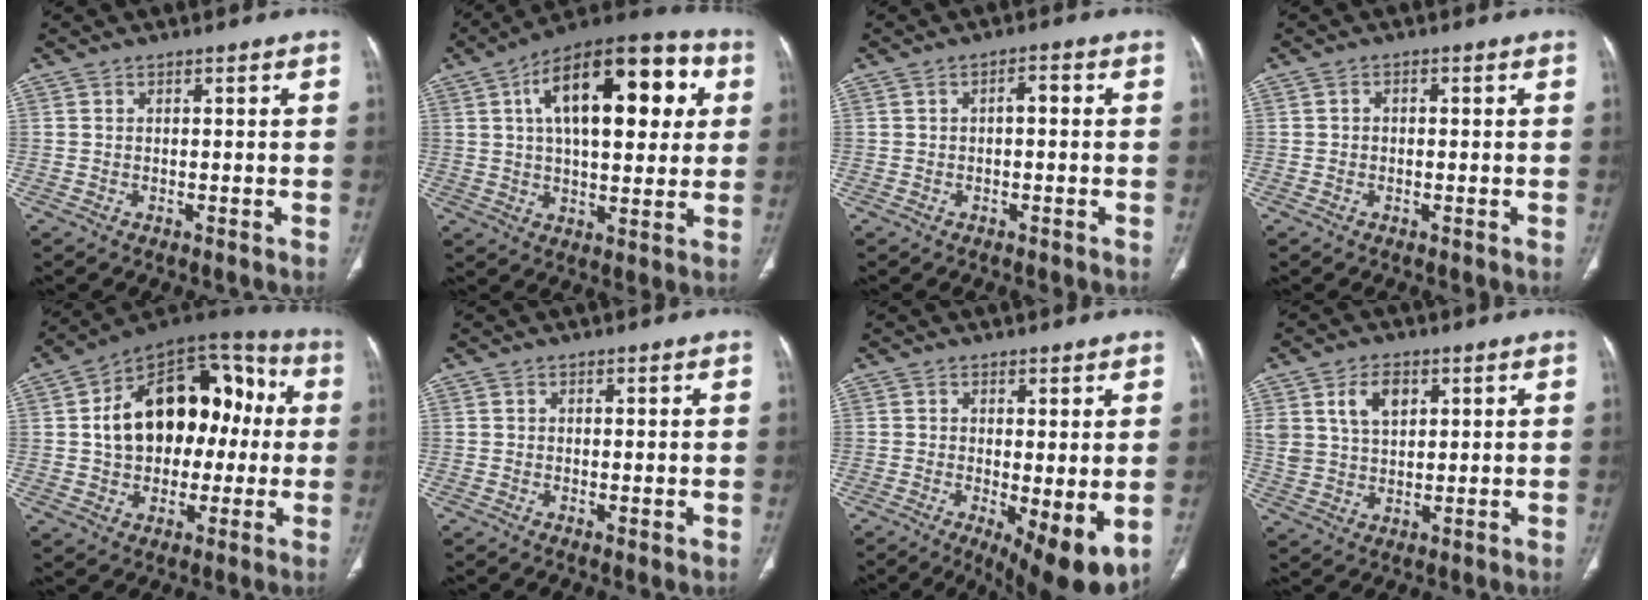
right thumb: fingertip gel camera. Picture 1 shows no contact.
{"total": 23.3, "force": [6.5, 11.0, 19.5], "torque": [-0.269, 0.017, 0.091]}
{"total": 2.0, "force": [-0.1, 1.0, 1.7], "torque": [-0.025, 0.011, -0.005]}
{"total": 0.9, "force": [0.0, 0.8, 0.5], "torque": [-0.003, 0.003, -0.004]}
{"total": 22.4, "force": [1.5, 14.8, 16.7], "torque": [-0.228, 0.043, 0.023]}
{"total": 0.9, "force": [0.0, 0.3, 0.9], "torque": [-0.019, -0.006, 0.000]}
{"total": 9.9, "force": [-1.8, 3.2, 9.2], "torque": [-0.139, -0.026, -0.018]}
{"total": 7.9, "force": [3.4, 5.0, 5.0], "torque": [-0.078, -0.011, 0.069]}